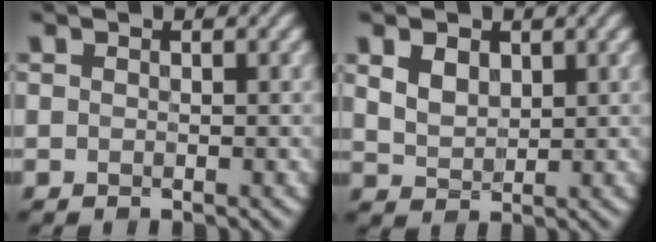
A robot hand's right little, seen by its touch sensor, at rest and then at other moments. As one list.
[{"total": 2.0, "force": [0.5, 1.5, 1.2], "torque": [-0.042, -0.006, 0.022]}]